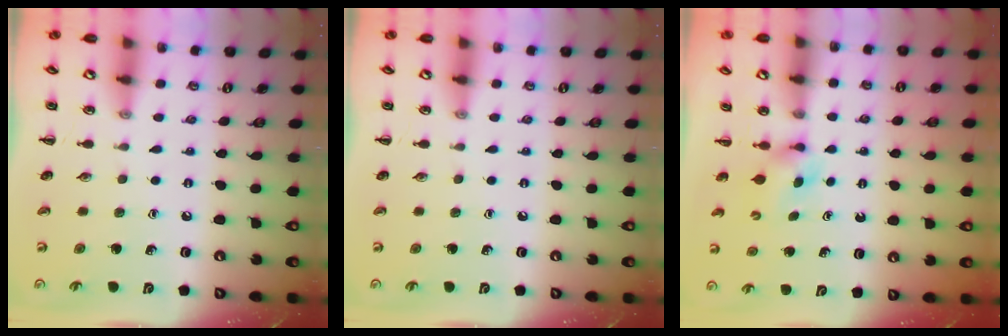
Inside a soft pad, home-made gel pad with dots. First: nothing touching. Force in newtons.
{"total": 0.0}
{"total": 2.9, "press": 2.6, "slide": 1.3}